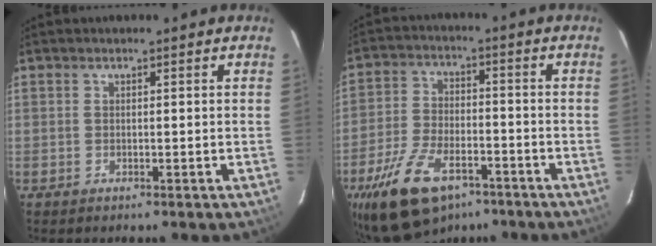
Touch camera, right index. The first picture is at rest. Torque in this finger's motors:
{"motor_torque": [0.63, -0.63, 0.72, 0.18]}